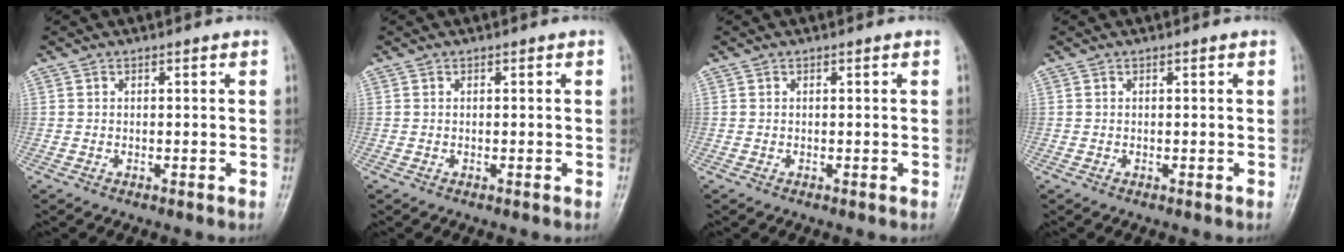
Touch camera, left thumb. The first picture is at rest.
{"total": 0.0}
{"total": 0.0}
{"total": 0.0}